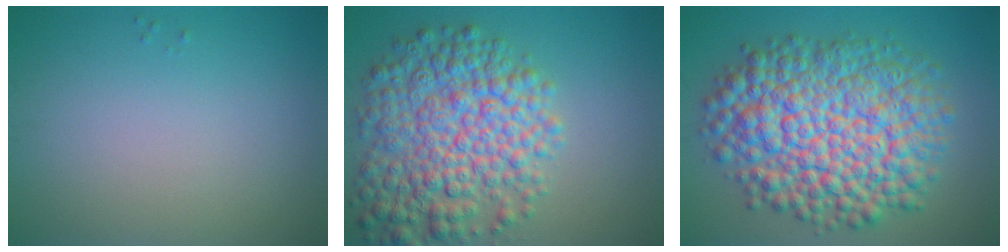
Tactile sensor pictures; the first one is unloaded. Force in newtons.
{"total": 9.1, "press": 9.1, "slide": 0.3}
{"total": 12.8, "press": 12.8, "slide": 0.3}